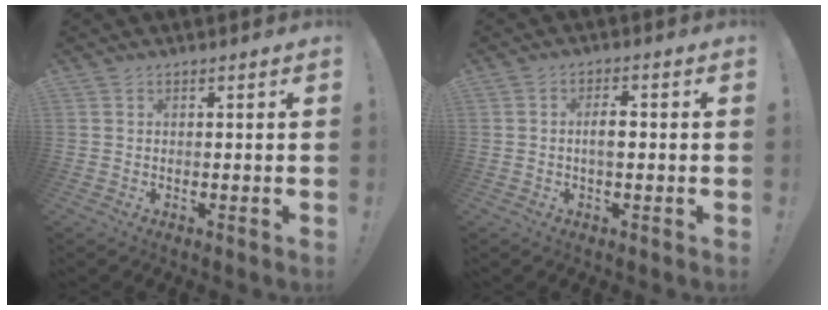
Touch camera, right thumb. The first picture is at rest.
{"total": 4.3, "force": [-0.4, 1.6, 3.9], "torque": [-0.070, 0.006, -0.012]}